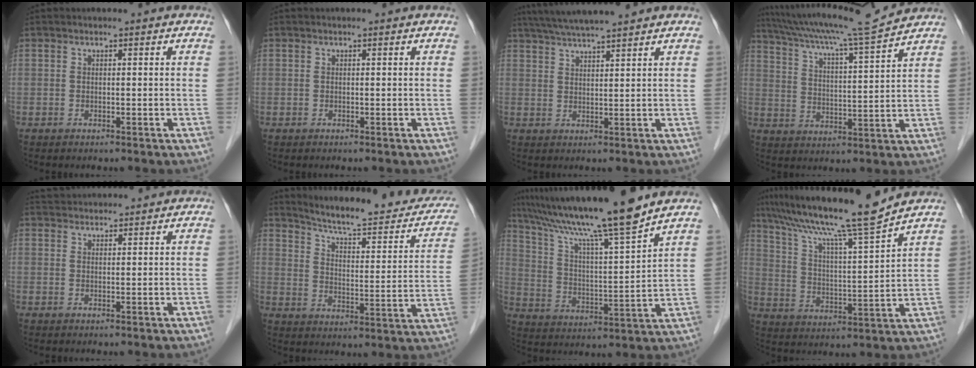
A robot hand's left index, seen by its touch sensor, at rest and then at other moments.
{"total": 0.0}
{"total": 8.4, "force": [7.4, -0.3, 4.0], "torque": [-0.070, 0.023, 0.113]}
{"total": 14.9, "force": [13.6, -1.8, 5.9], "torque": [-0.112, -0.017, 0.211]}
{"total": 5.8, "force": [5.7, 0.7, 1.0], "torque": [-0.019, 0.035, 0.086]}
{"total": 21.9, "force": [19.6, 3.4, 9.1], "torque": [-0.121, -0.047, 0.251]}
{"total": 17.2, "force": [14.1, -1.3, 9.8], "torque": [-0.171, -0.007, 0.236]}
{"total": 15.7, "force": [13.1, -1.4, 8.5], "torque": [-0.153, -0.007, 0.216]}